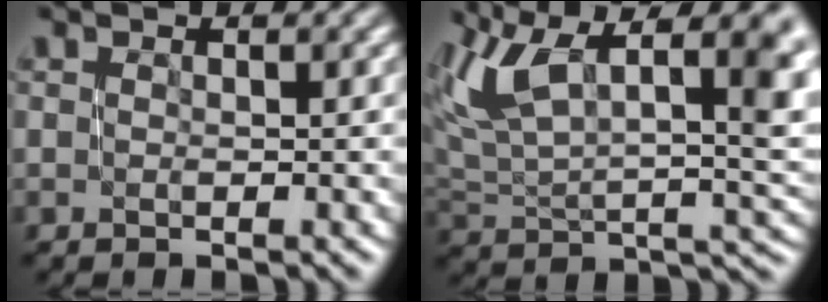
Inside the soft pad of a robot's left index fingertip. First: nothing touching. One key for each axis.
{"total": 13.9, "fx": 6.3, "fy": 6.9, "fz": 10.2, "tx": -0.204, "ty": 0.022, "tz": 0.122}